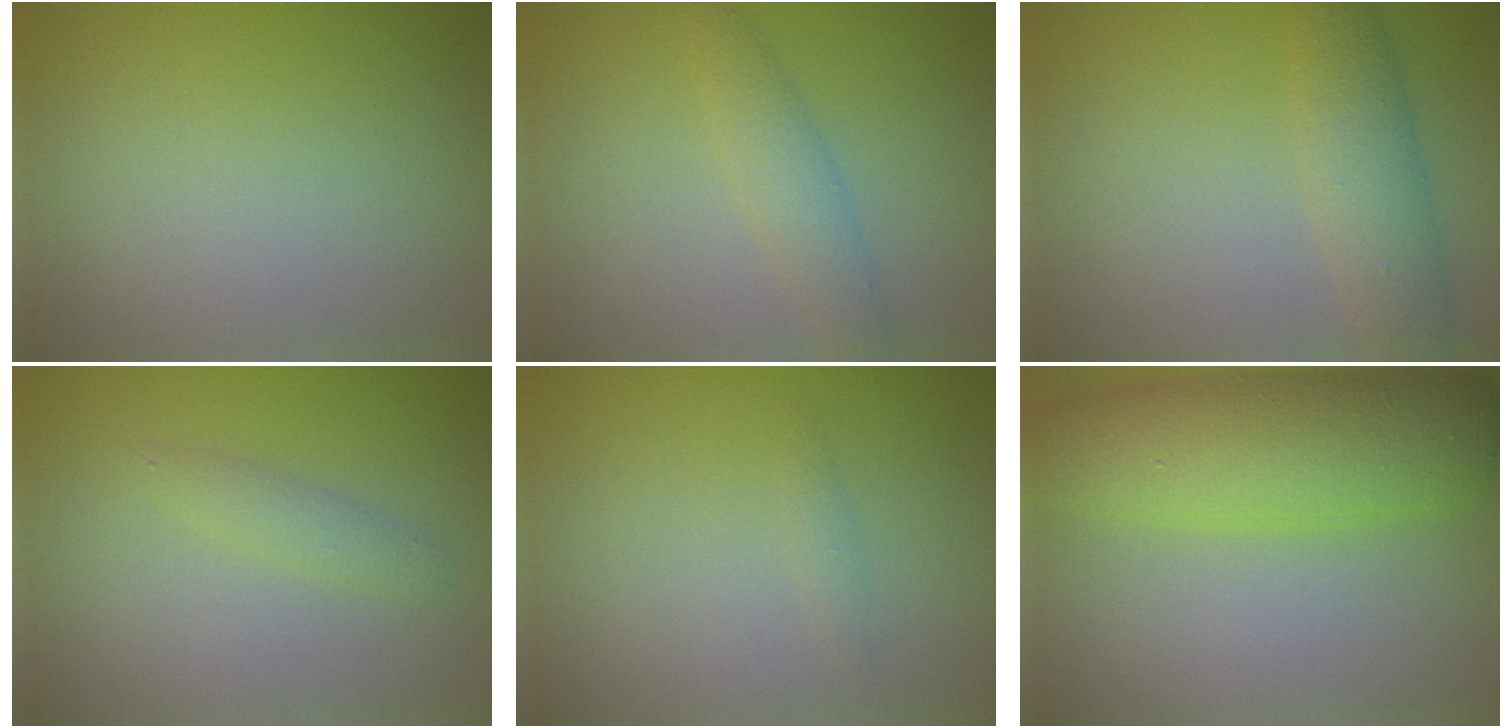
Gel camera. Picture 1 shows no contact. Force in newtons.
{"total": 2.4, "press": 2.4, "slide": 0.1}
{"total": 3.9, "press": 3.9, "slide": 0.1}
{"total": 1.5, "press": 1.5, "slide": 0.0}
{"total": 0.7, "press": 0.7, "slide": 0.0}
{"total": 8.1, "press": 8.1, "slide": 0.2}